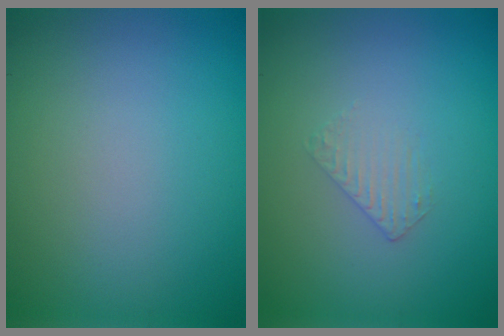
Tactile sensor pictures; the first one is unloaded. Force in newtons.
{"total": 0.9, "press": 0.2, "slide": 0.9}